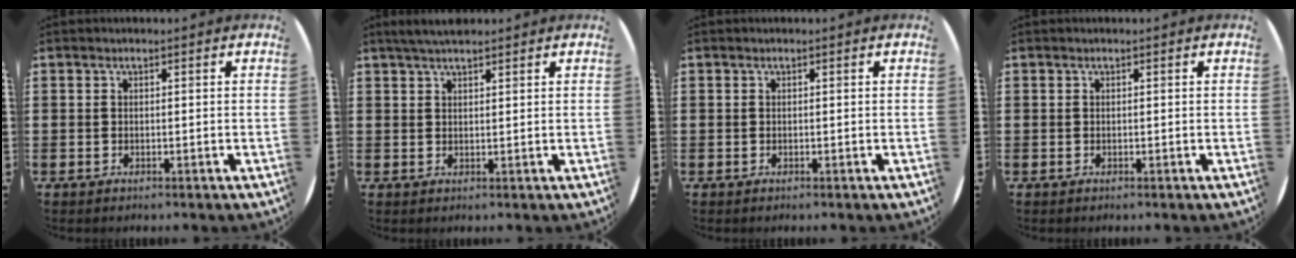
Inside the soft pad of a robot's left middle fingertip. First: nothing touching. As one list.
[{"total": 2.7, "force": [2.4, 0.4, 1.2], "torque": [-0.027, 0.001, 0.043]}, {"total": 0.0}, {"total": 0.0}]